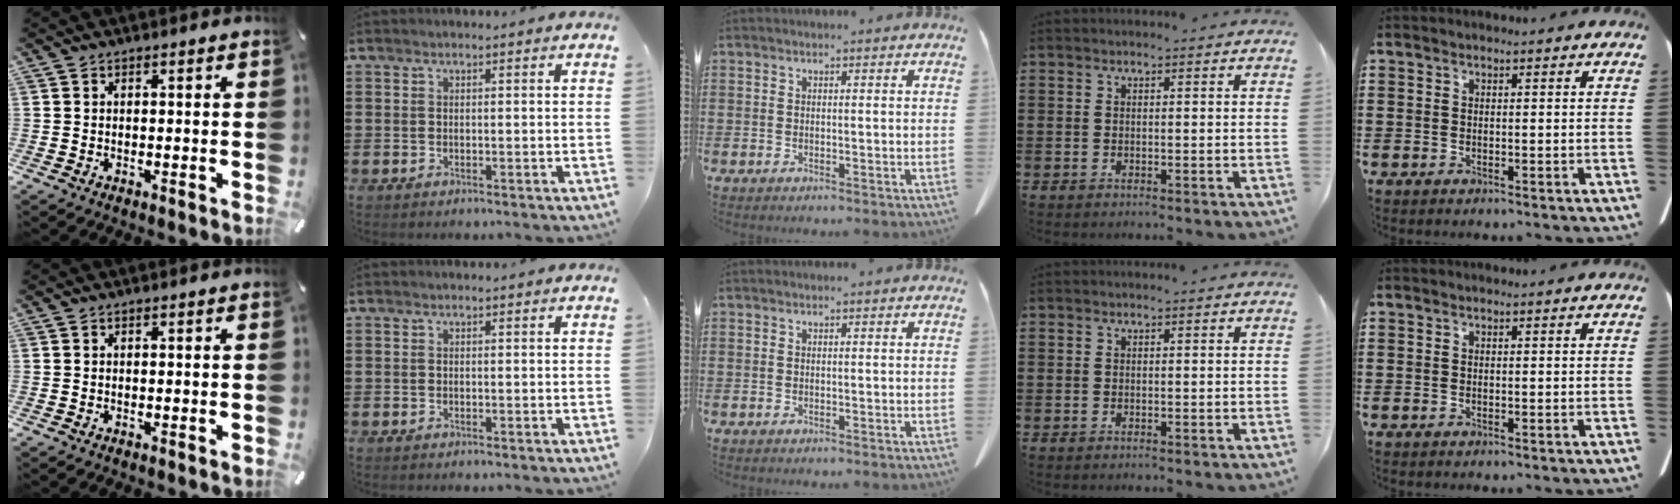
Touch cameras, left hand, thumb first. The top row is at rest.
{}